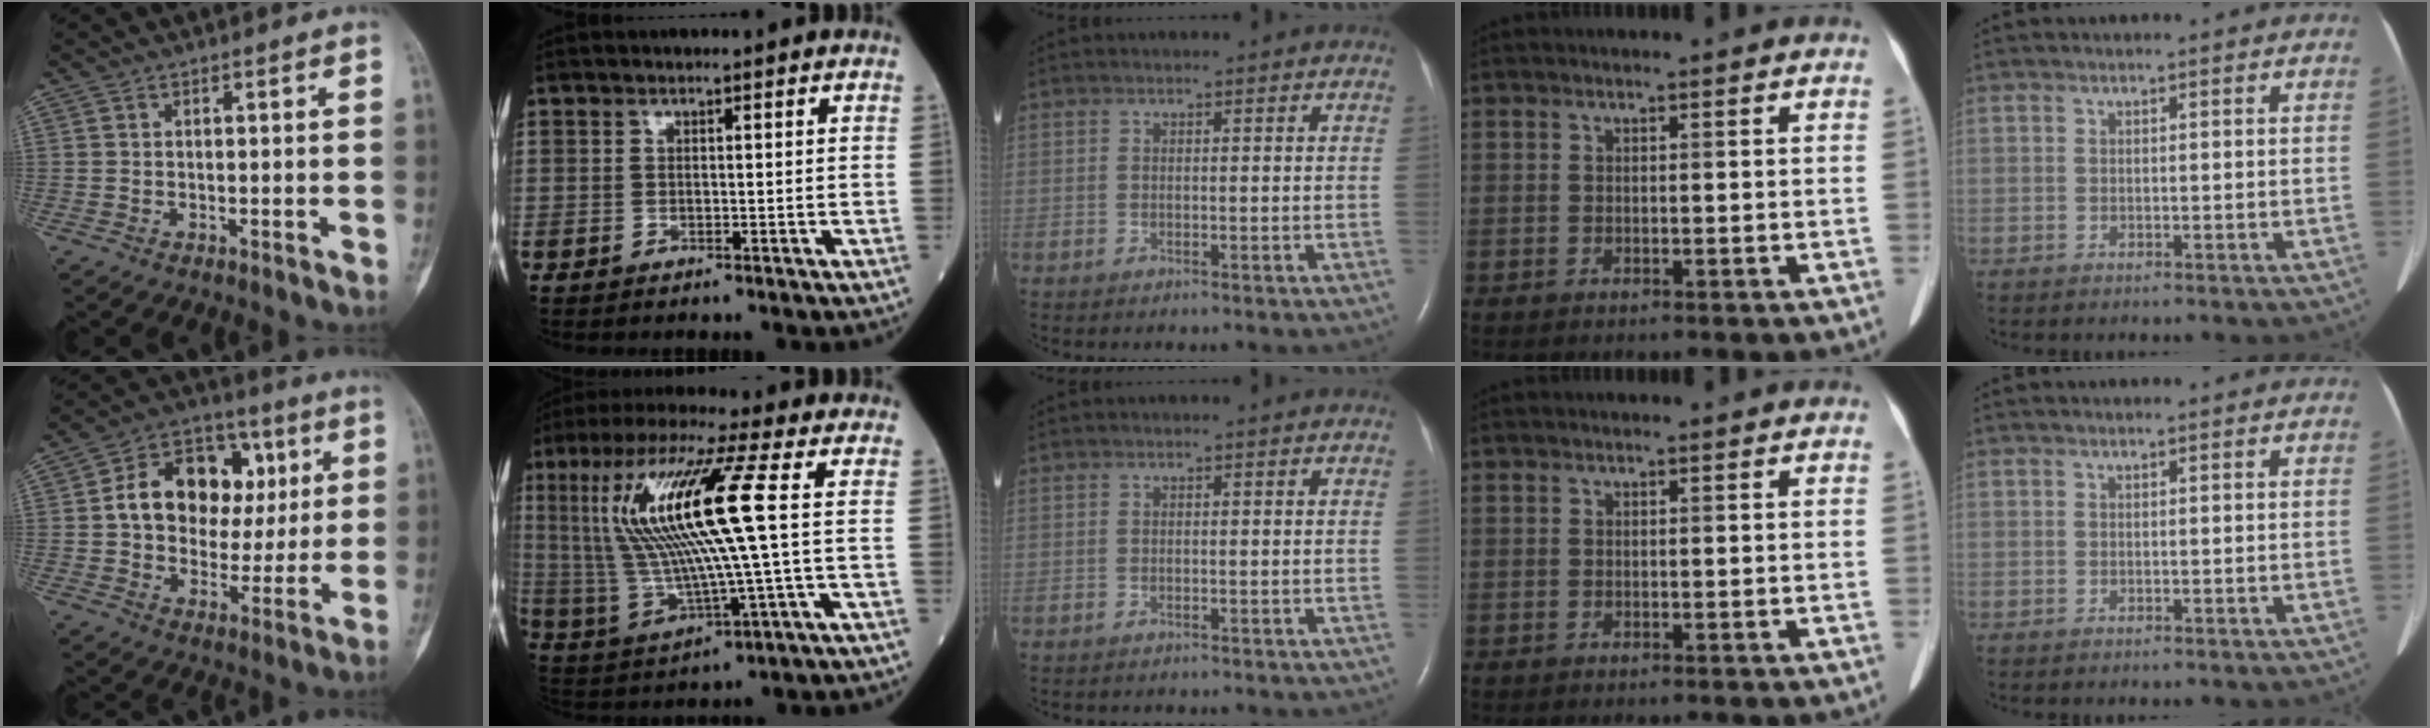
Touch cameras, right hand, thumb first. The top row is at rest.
{"thumb": {"total": 17.3, "force": [3.1, 13.1, 10.9], "torque": [-0.131, 0.019, 0.048]}, "index": {"total": 17.4, "force": [3.1, 0.6, 17.1], "torque": [-0.358, 0.013, 0.056]}, "middle": {"total": 2.1, "force": [-1.9, 0.5, 0.6], "torque": [-0.016, -0.004, -0.020]}}